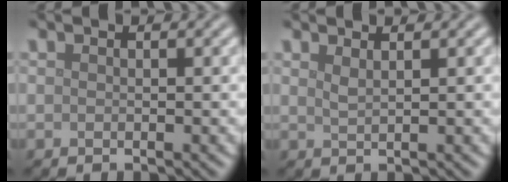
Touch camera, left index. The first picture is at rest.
{"total": 1.2, "force": [0.8, 0.4, 0.8], "torque": [-0.011, 0.001, 0.014]}